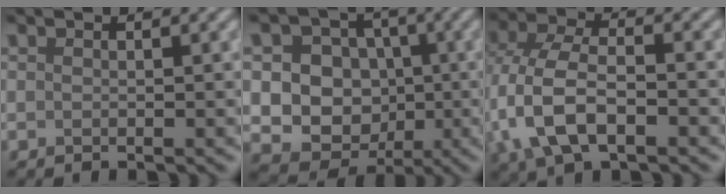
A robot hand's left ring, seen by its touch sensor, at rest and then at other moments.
{"total": 11.5, "force": [0.5, 10.6, 4.4], "torque": [-0.085, 0.031, -0.015]}
{"total": 8.3, "force": [-2.5, 4.7, 6.4], "torque": [-0.149, -0.001, -0.057]}